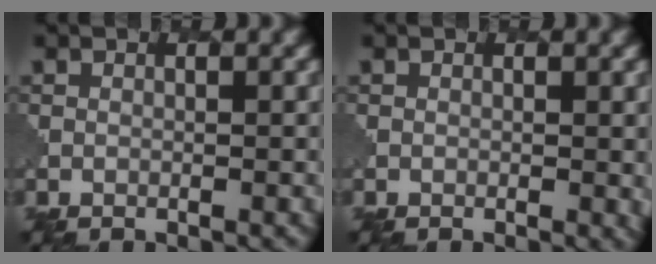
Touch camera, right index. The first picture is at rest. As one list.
[{"total": 1.1, "force": [-0.1, 0.4, 1.0], "torque": [-0.017, -0.003, -0.001]}]